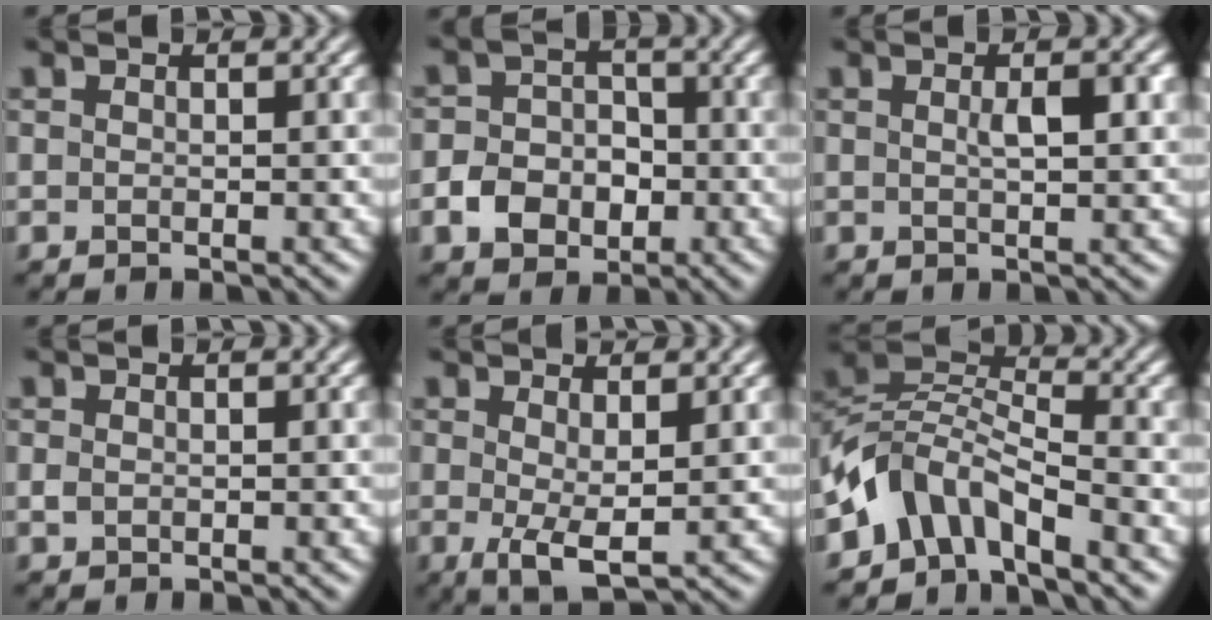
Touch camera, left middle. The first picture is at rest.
{"total": 4.6, "force": [-1.6, 3.7, 2.2], "torque": [-0.039, 0.001, -0.034]}
{"total": 2.4, "force": [0.5, 0.5, 2.3], "torque": [-0.036, 0.002, 0.009]}
{"total": 0.7, "force": [0.0, 0.5, 0.4], "torque": [-0.008, -0.002, -0.001]}
{"total": 3.2, "force": [0.1, 0.9, 3.1], "torque": [-0.060, -0.009, 0.003]}
{"total": 4.7, "force": [-3.2, 2.5, 2.4], "torque": [-0.034, 0.008, -0.074]}